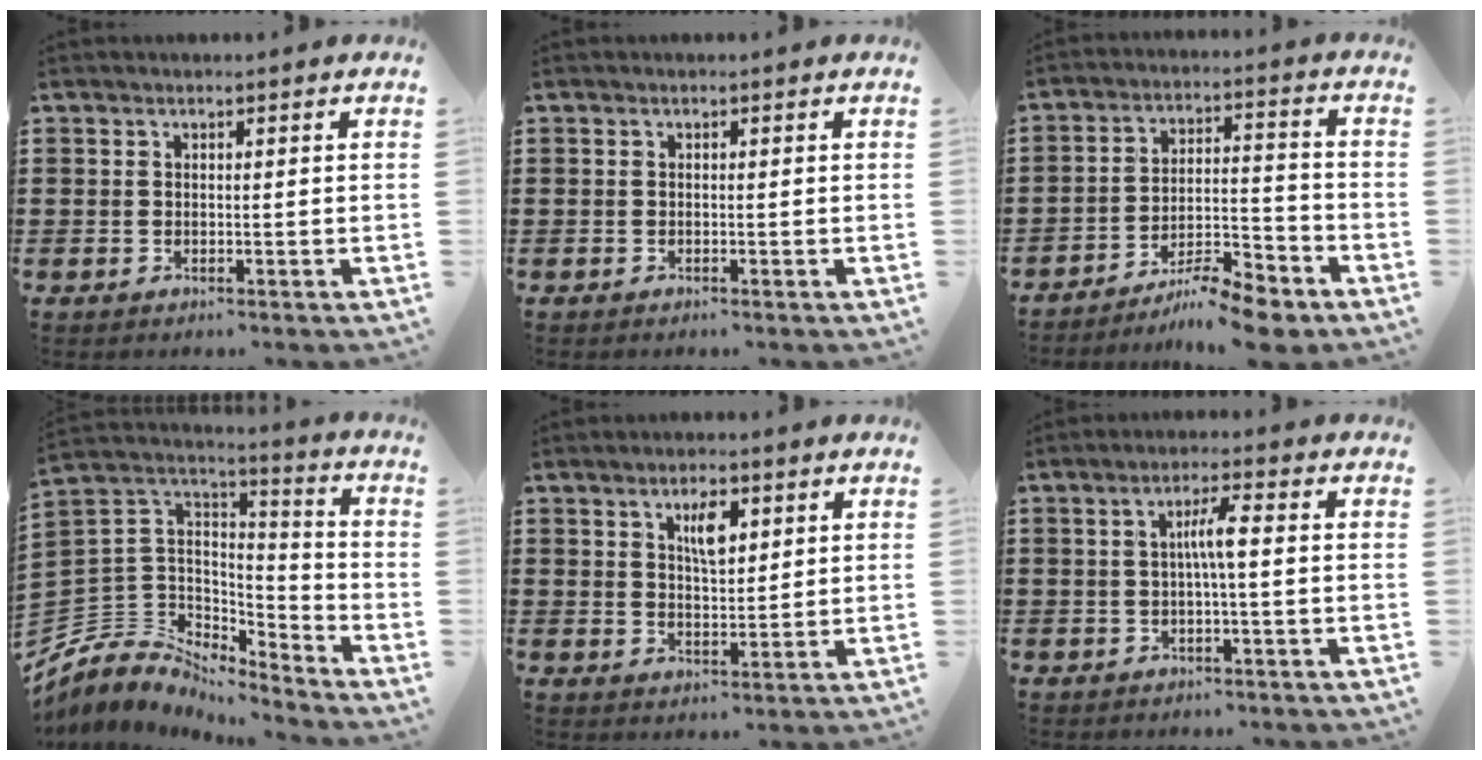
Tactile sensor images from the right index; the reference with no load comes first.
{"total": 0.0}
{"total": 8.8, "force": [-7.9, 1.0, 3.8], "torque": [-0.056, 0.022, -0.151]}
{"total": 5.9, "force": [-3.4, 4.8, 0.3], "torque": [-0.048, -0.021, -0.070]}
{"total": 4.4, "force": [2.0, 1.7, 3.5], "torque": [-0.060, 0.001, 0.031]}
{"total": 3.8, "force": [-0.1, 0.1, 3.8], "torque": [-0.072, 0.001, -0.007]}